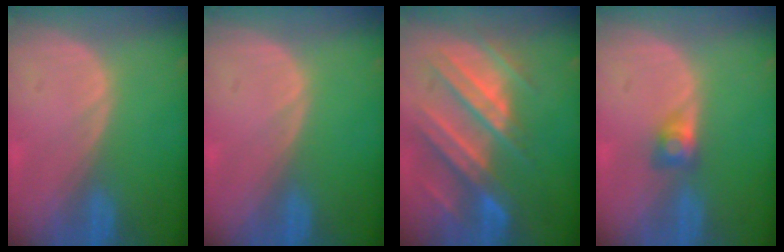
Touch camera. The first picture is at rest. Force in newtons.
{"total": 0.0}
{"total": 11.1, "press": 9.8, "slide": 5.0}
{"total": 2.7, "press": 2.5, "slide": 1.1}